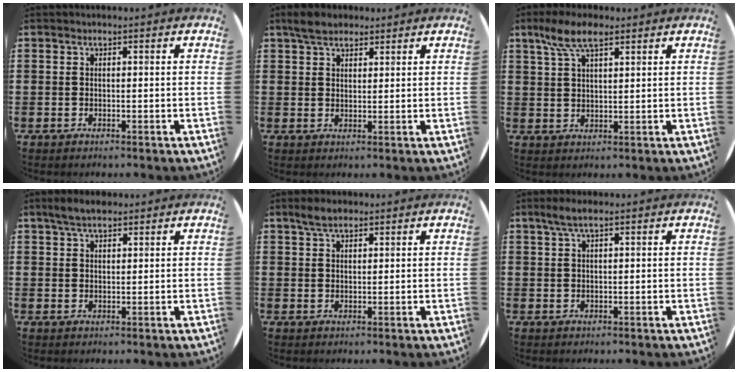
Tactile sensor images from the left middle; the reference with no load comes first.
{"total": 3.6, "force": [3.0, 1.5, 1.1], "torque": [-0.020, 0.002, 0.056]}
{"total": 6.3, "force": [4.2, 2.2, 4.2], "torque": [-0.092, 0.004, 0.075]}
{"total": 3.2, "force": [2.7, 1.0, 1.5], "torque": [-0.025, 0.001, 0.047]}
{"total": 3.0, "force": [2.5, 1.2, 1.3], "torque": [-0.022, 0.004, 0.044]}
{"total": 2.4, "force": [1.6, 0.3, 1.7], "torque": [-0.034, 0.004, 0.028]}